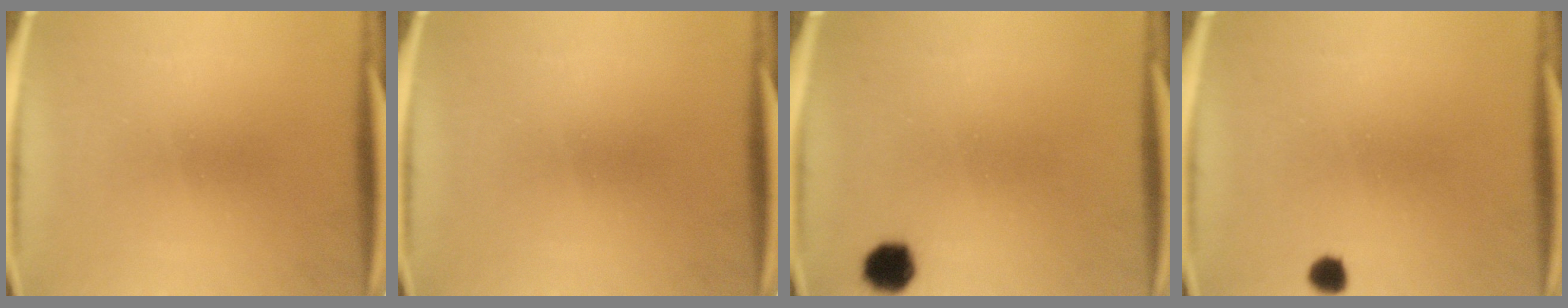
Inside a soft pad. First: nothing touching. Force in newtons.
{"total": 0.0}
{"total": 4.4}
{"total": 2.1}